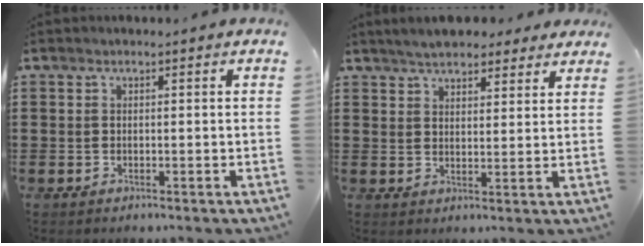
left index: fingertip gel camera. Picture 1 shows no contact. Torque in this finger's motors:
{"motor_torque": [2.14, 0.00, 0.26, -0.03]}